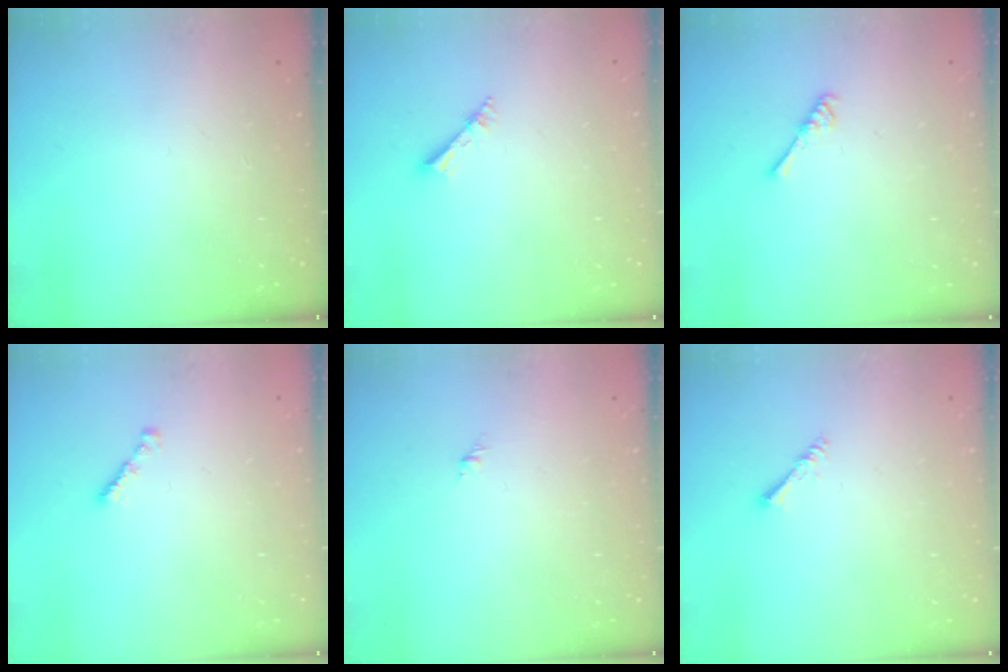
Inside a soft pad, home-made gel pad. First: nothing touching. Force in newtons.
{"total": 2.7, "press": 2.7, "slide": 0.3}
{"total": 2.6, "press": 2.6, "slide": 0.5}
{"total": 1.0, "press": 0.8, "slide": 0.5}
{"total": 1.3, "press": 1.2, "slide": 0.5}
{"total": 1.6, "press": 1.5, "slide": 0.3}